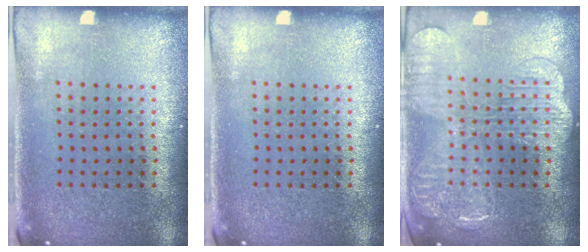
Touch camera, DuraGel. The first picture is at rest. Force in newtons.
{"total": 0.0}
{"total": 2.4, "press": 2.3, "slide": 0.5}